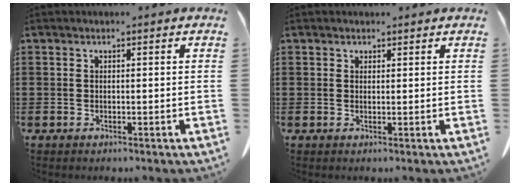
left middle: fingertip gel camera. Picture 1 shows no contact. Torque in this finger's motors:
{"motor_torque": [0.03, -0.02, 0.01, 0.00]}